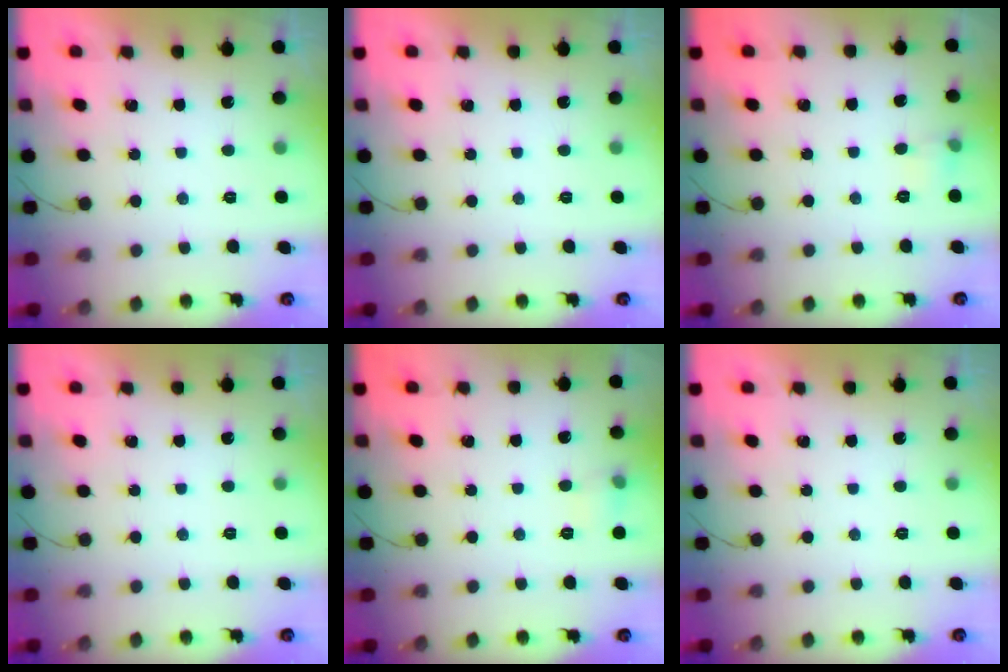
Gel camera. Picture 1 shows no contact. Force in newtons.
{"total": 0.0}
{"total": 4.2, "press": 4.0, "slide": 1.3}
{"total": 0.0}
{"total": 4.8, "press": 4.6, "slide": 1.4}
{"total": 0.0}